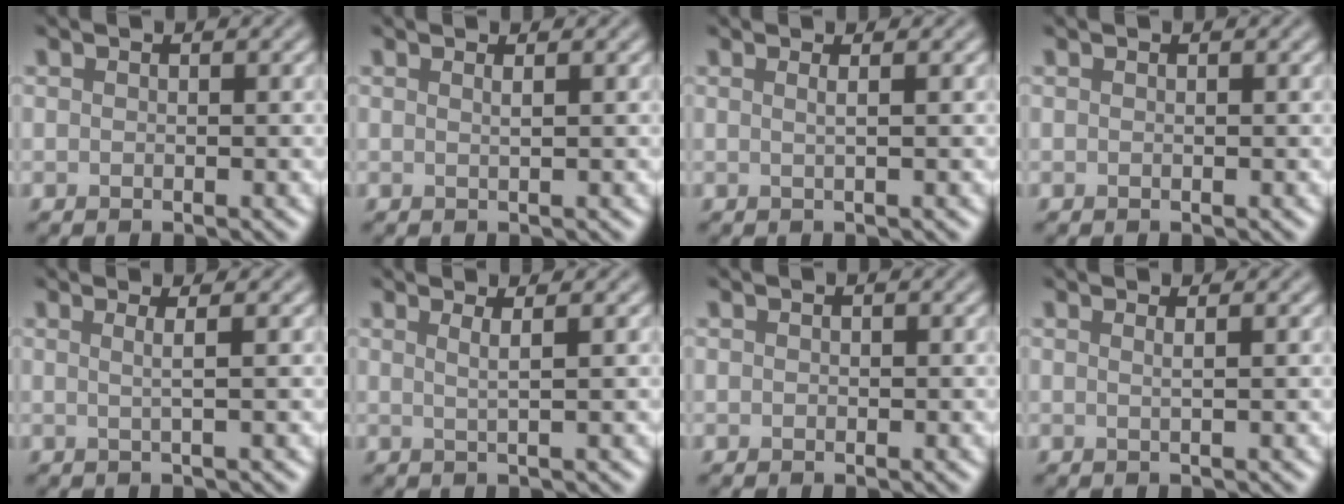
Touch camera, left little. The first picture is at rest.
{"total": 1.0, "force": [0.4, 0.4, 0.8], "torque": [-0.002, -0.001, 0.000]}
{"total": 1.5, "force": [0.5, 0.7, 1.3], "torque": [-0.010, -0.002, -0.010]}
{"total": 0.0}
{"total": 1.9, "force": [0.5, 0.6, 1.7], "torque": [-0.023, 0.002, -0.011]}
{"total": 1.9, "force": [0.8, 0.6, 1.6], "torque": [-0.021, 0.003, -0.002]}
{"total": 0.0}
{"total": 1.3, "force": [0.5, 0.6, 1.0], "torque": [-0.008, -0.001, -0.007]}